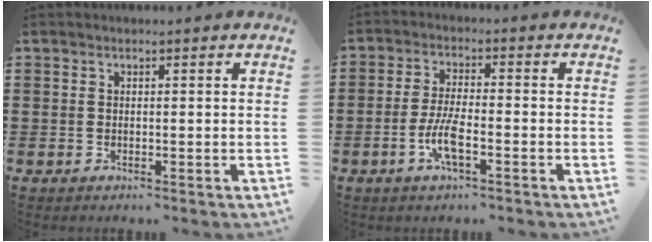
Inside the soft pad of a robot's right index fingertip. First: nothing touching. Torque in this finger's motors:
{"motor_torque": [2.14, 0.00, 0.17, 0.10]}